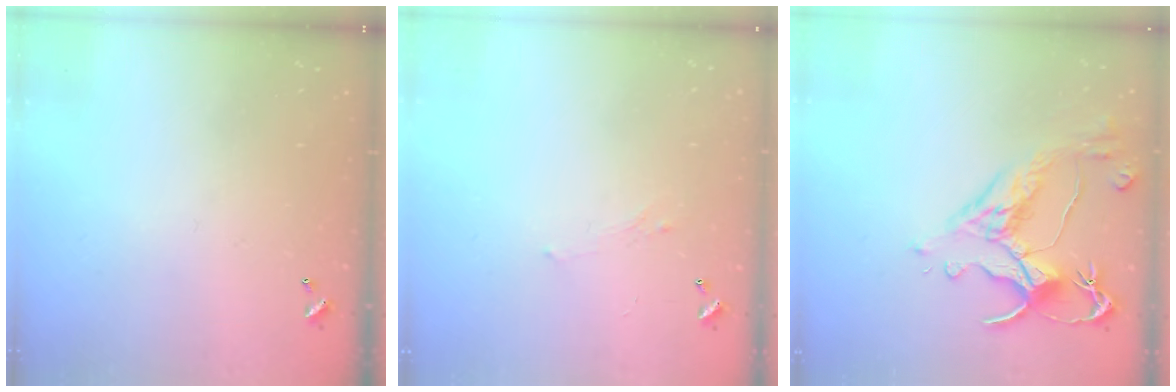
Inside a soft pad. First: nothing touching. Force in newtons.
{"total": 0.8, "press": 0.6, "slide": 0.6}
{"total": 4.0, "press": 3.7, "slide": 1.4}